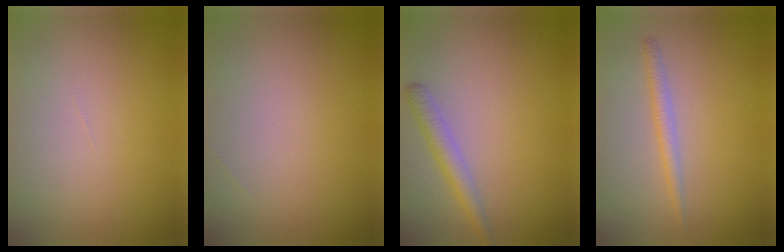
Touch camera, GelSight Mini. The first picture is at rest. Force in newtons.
{"total": 0.0}
{"total": 2.2, "press": 2.2, "slide": 0.1}
{"total": 1.5, "press": 1.5, "slide": 0.1}